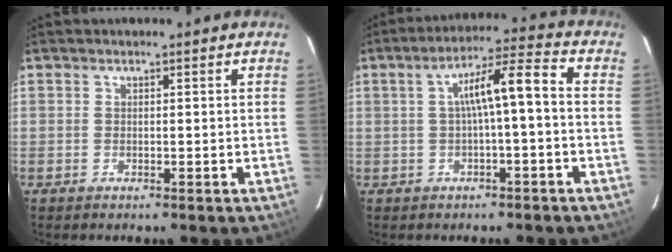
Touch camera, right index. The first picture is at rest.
{"total": 7.8, "force": [0.1, 0.7, 7.8], "torque": [-0.127, 0.031, 0.001]}